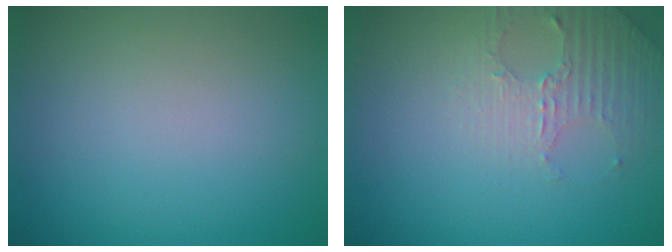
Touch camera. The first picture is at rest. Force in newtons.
{"total": 3.0, "press": 2.9, "slide": 0.7}